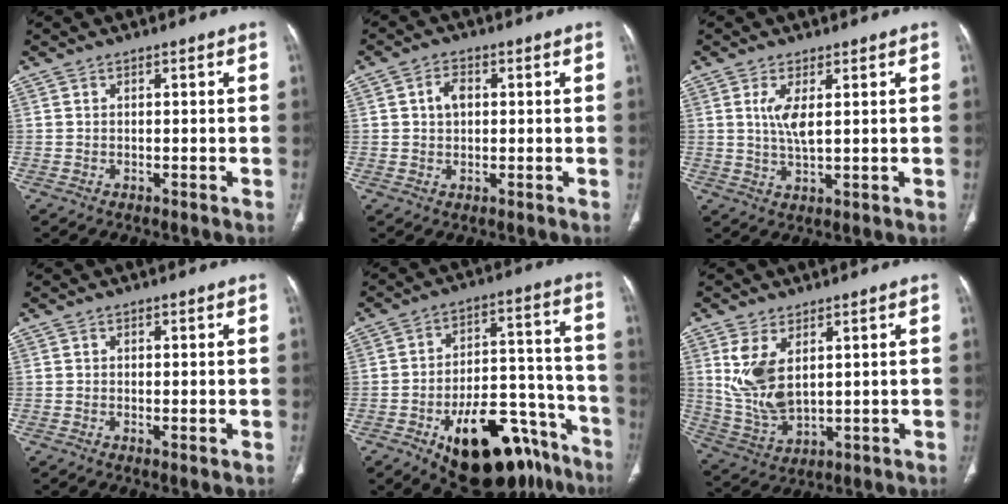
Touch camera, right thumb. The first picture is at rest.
{"total": 4.0, "force": [0.7, 2.9, 2.6], "torque": [-0.039, 0.007, 0.012]}
{"total": 4.8, "force": [1.4, 1.4, 4.4], "torque": [-0.100, -0.016, 0.032]}
{"total": 1.0, "force": [-0.1, 0.3, 0.9], "torque": [-0.020, -0.005, -0.001]}
{"total": 24.6, "force": [-14.2, 12.1, 16.0], "torque": [-0.164, 0.091, -0.203]}
{"total": 10.1, "force": [3.2, 5.3, 8.0], "torque": [-0.161, -0.018, 0.081]}